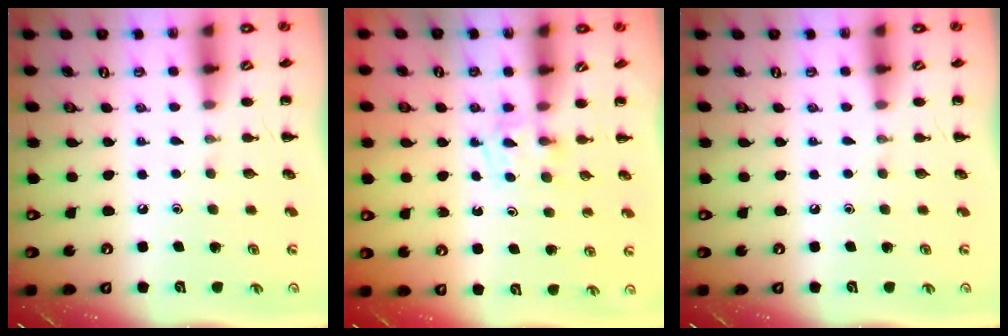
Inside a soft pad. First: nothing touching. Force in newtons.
{"total": 3.8, "press": 3.5, "slide": 1.4}
{"total": 0.0}